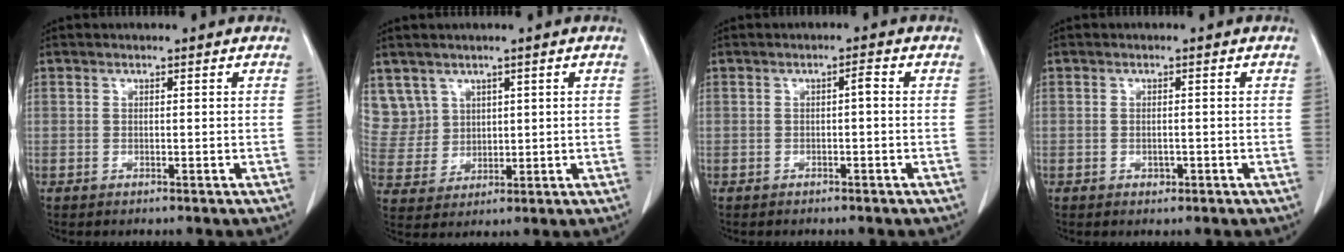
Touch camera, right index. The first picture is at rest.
{"total": 7.4, "force": [4.3, 6.1, -0.1], "torque": [-0.001, 0.013, 0.102]}
{"total": 1.3, "force": [-0.1, 0.2, 1.2], "torque": [-0.019, 0.005, 0.000]}
{"total": 1.0, "force": [-0.3, 0.7, 0.7], "torque": [-0.012, -0.001, 0.001]}